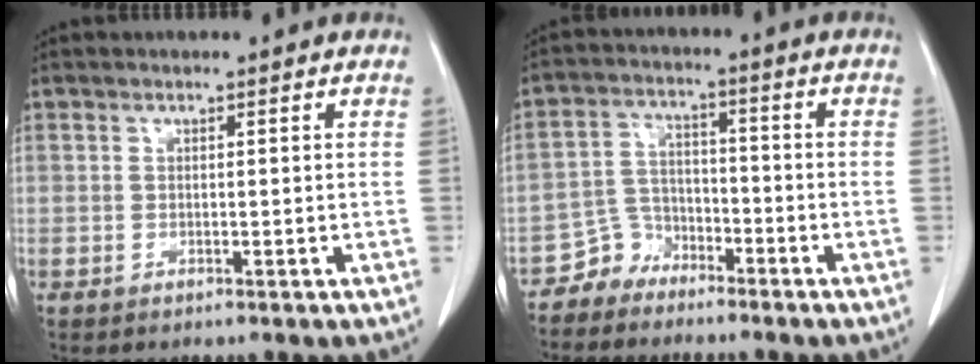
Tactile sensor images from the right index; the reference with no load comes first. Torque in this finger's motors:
{"motor_torque": [-0.25, -0.47, -0.30, -0.12]}